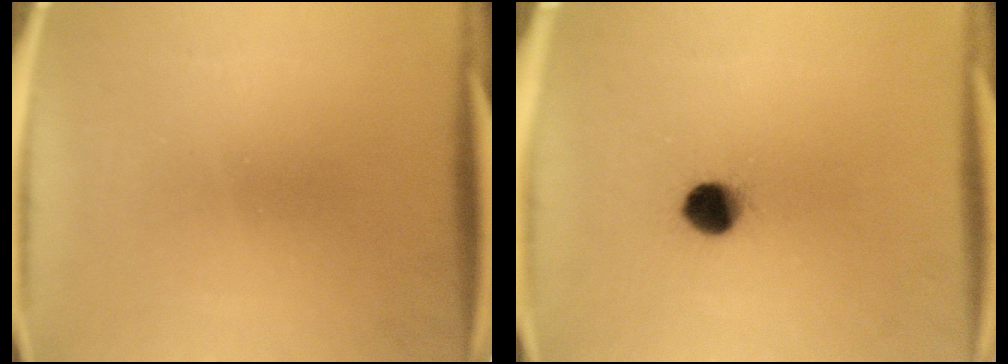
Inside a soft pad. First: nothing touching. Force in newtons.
{"total": 6.2}